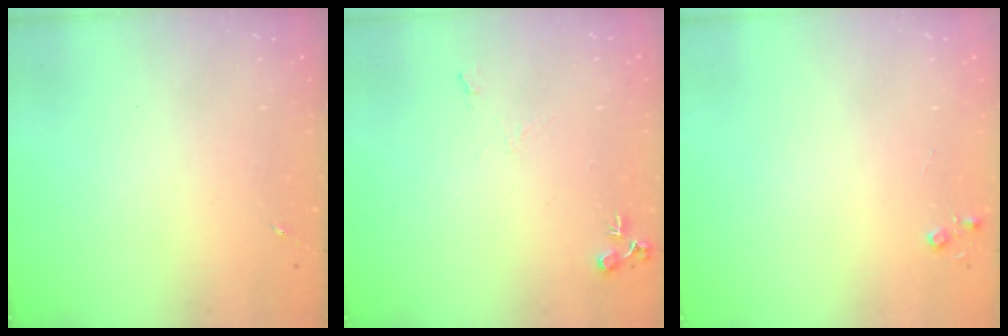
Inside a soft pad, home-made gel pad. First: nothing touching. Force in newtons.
{"total": 6.8, "press": 6.8, "slide": 0.9}
{"total": 3.6, "press": 3.6, "slide": 0.4}